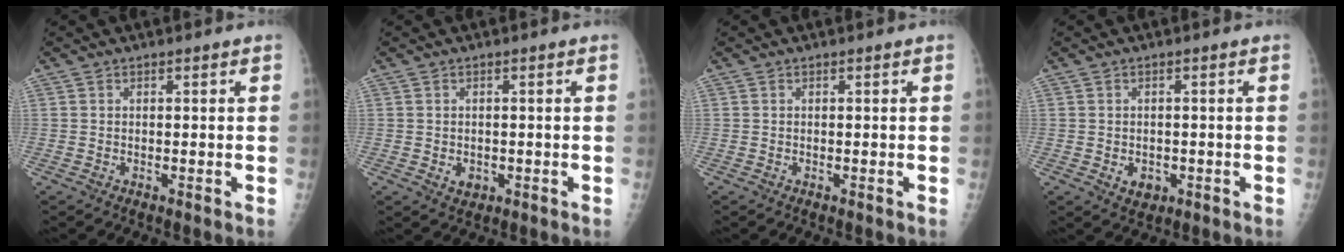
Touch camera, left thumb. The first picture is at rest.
{"total": 2.4, "force": [-0.5, 1.9, 1.3], "torque": [-0.012, -0.001, 0.001]}
{"total": 0.0}
{"total": 3.2, "force": [-0.9, 2.5, 1.8], "torque": [-0.015, 0.001, -0.003]}